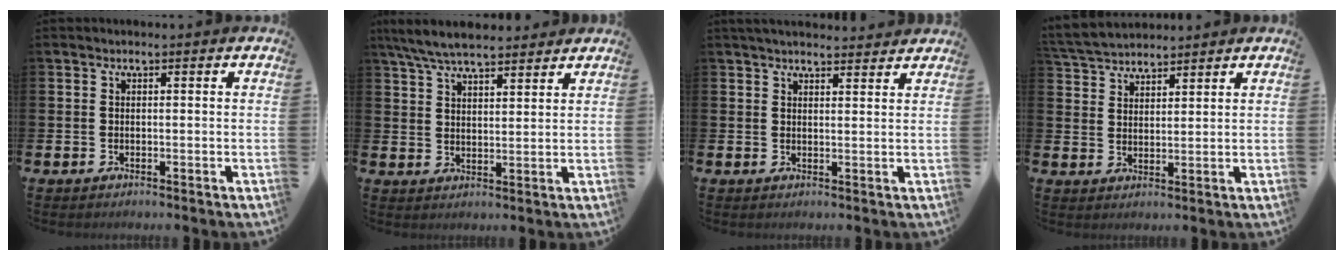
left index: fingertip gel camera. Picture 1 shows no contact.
{"total": 6.8, "force": [6.3, 1.3, 2.2], "torque": [-0.062, -0.020, 0.116]}
{"total": 3.1, "force": [3.1, 0.4, 0.5], "torque": [-0.009, -0.014, 0.055]}
{"total": 4.4, "force": [4.3, 0.9, 0.1], "torque": [-0.021, -0.016, 0.079]}